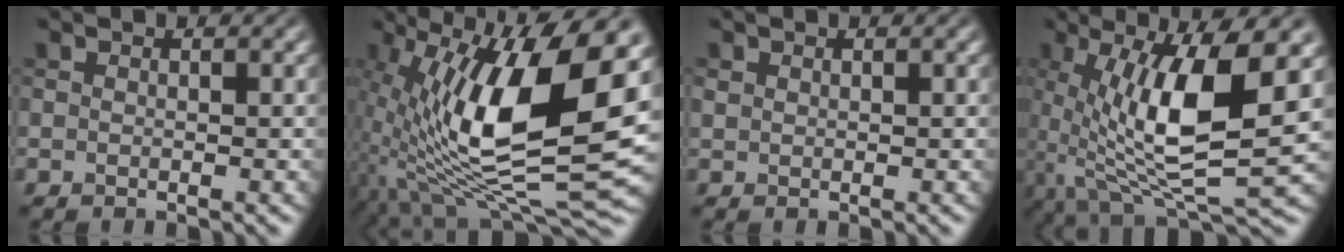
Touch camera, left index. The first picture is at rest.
{"total": 15.0, "force": [0.5, 5.7, 13.8], "torque": [-0.253, -0.020, 0.004]}
{"total": 0.7, "force": [0.4, 0.6, 0.1], "torque": [-0.003, -0.001, 0.009]}
{"total": 10.7, "force": [0.8, 3.0, 10.2], "torque": [-0.188, -0.011, 0.020]}